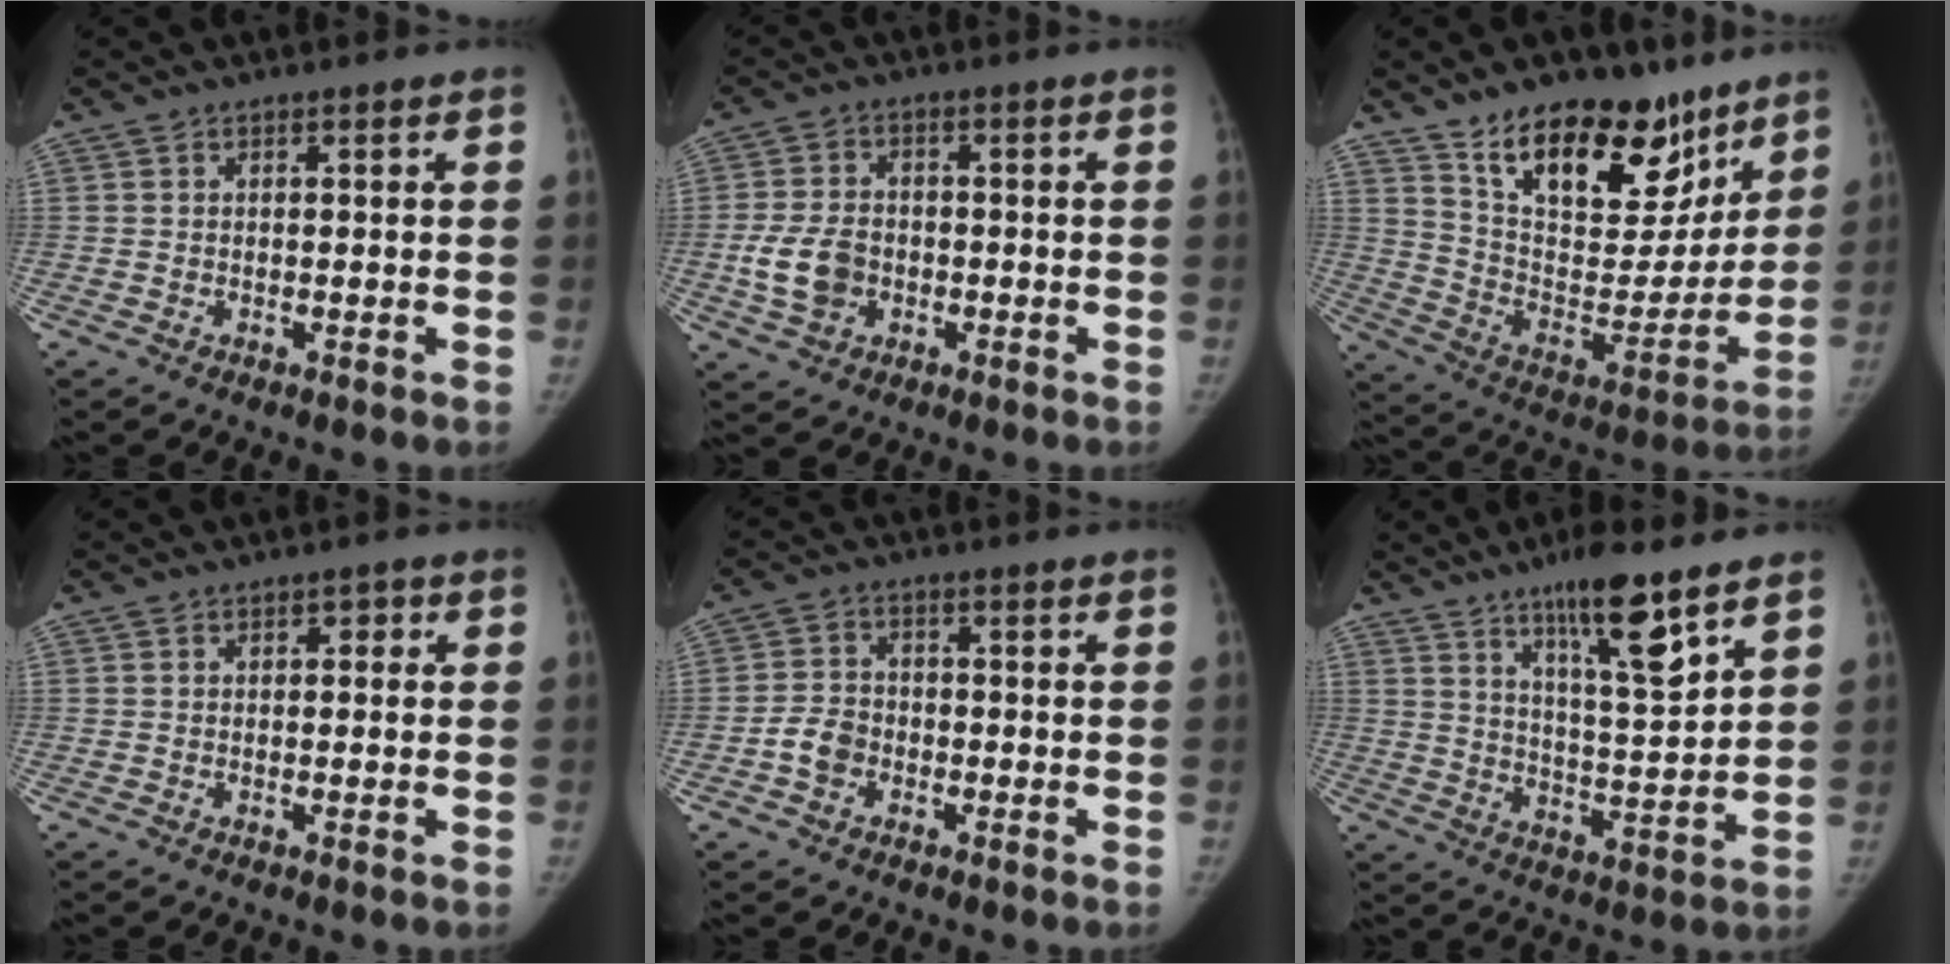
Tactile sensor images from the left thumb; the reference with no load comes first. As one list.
[{"total": 7.6, "force": [-1.7, 5.8, 4.7], "torque": [-0.081, 0.009, -0.030]}, {"total": 24.1, "force": [15.8, 12.2, 13.4], "torque": [-0.153, -0.077, 0.259]}, {"total": 1.5, "force": [0.4, 1.0, 1.0], "torque": [-0.002, 0.003, 0.001]}, {"total": 4.6, "force": [-1.7, 3.7, 2.2], "torque": [-0.030, 0.016, -0.036]}, {"total": 13.3, "force": [8.4, 2.5, 10.0], "torque": [-0.153, -0.052, 0.143]}]